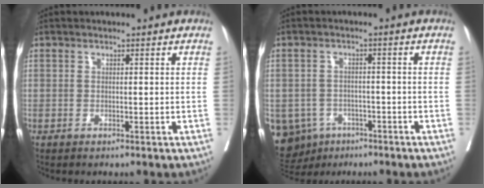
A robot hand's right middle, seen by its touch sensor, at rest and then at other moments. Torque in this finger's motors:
{"motor_torque": [1.06, -1.08, 1.05, 0.21]}